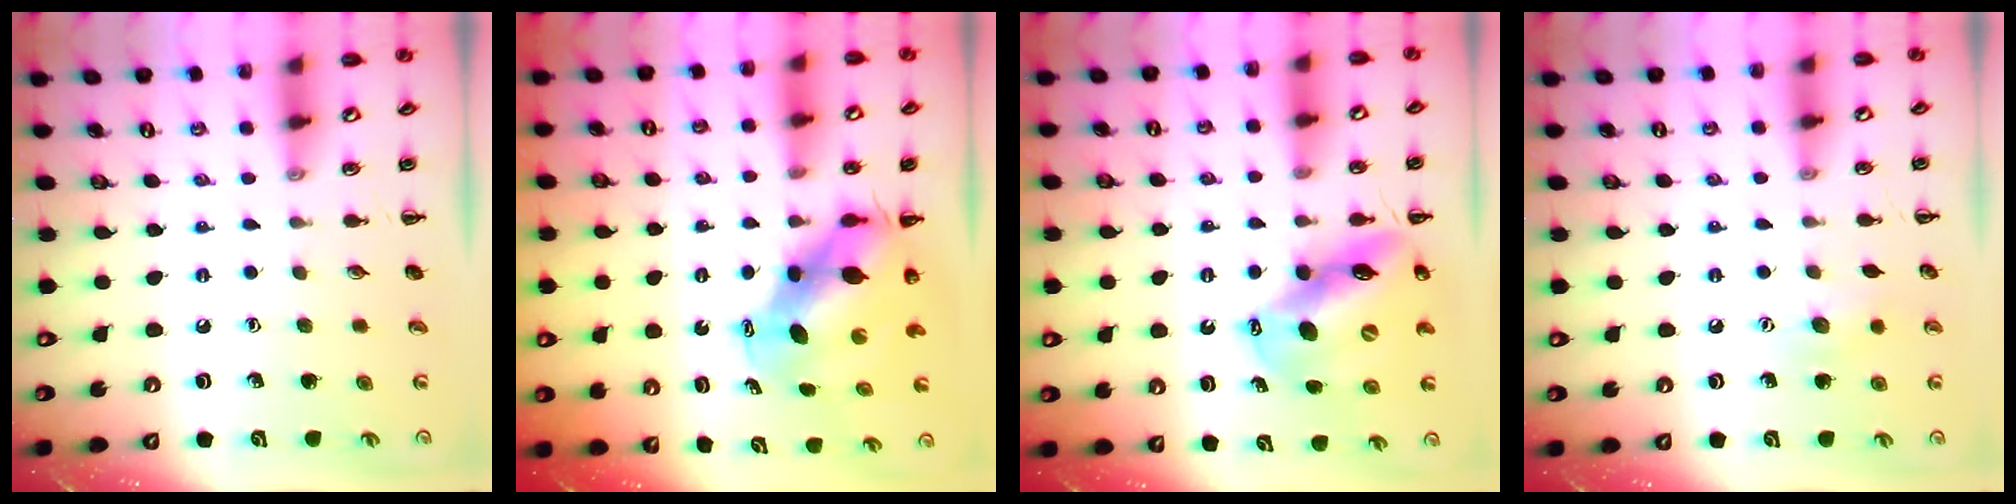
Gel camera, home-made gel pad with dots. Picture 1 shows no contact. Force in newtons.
{"total": 7.9, "press": 7.8, "slide": 1.7}
{"total": 13.6, "press": 13.1, "slide": 3.5}
{"total": 6.8, "press": 6.6, "slide": 1.7}